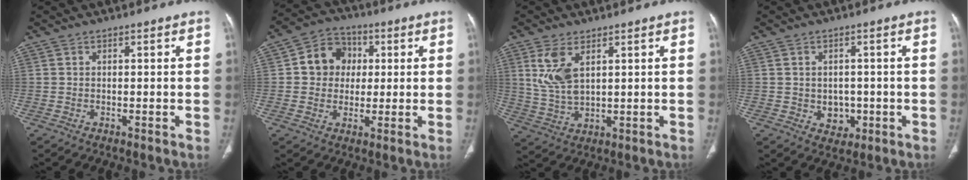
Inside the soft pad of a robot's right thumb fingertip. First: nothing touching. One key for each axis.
{"total": 9.4, "fx": 1.3, "fy": 8.3, "fz": 4.1, "tx": -0.030, "ty": 0.010, "tz": 0.012}
{"total": 7.8, "fx": 3.1, "fy": 3.7, "fz": 6.1, "tx": -0.130, "ty": -0.010, "tz": 0.074}
{"total": 4.4, "fx": -0.7, "fy": 3.7, "fz": 2.3, "tx": -0.009, "ty": 0.003, "tz": 0.000}